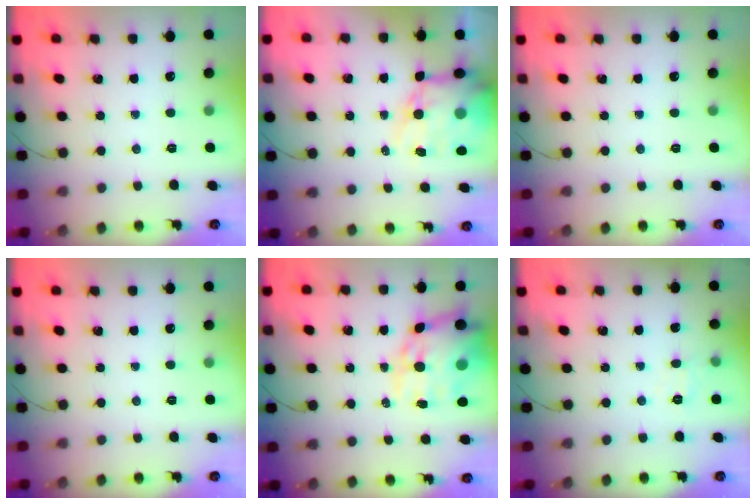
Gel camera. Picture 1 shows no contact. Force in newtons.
{"total": 13.3, "press": 12.8, "slide": 3.8}
{"total": 0.0}
{"total": 0.0}
{"total": 19.4, "press": 18.8, "slide": 4.8}
{"total": 5.7, "press": 5.5, "slide": 1.4}